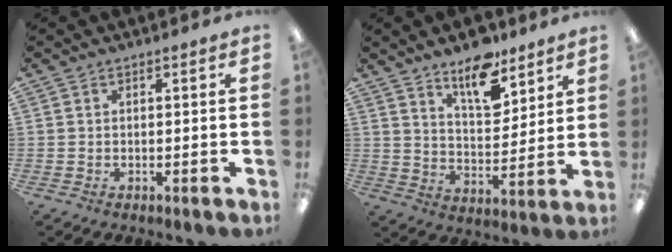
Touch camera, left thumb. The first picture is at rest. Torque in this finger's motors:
{"motor_torque": [-0.07, 0.00, 0.22, -0.20, 0.05]}